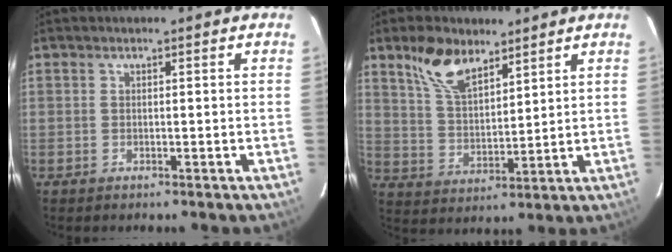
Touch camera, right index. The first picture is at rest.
{"total": 10.0, "force": [6.7, 4.8, 5.6], "torque": [-0.105, 0.012, 0.134]}